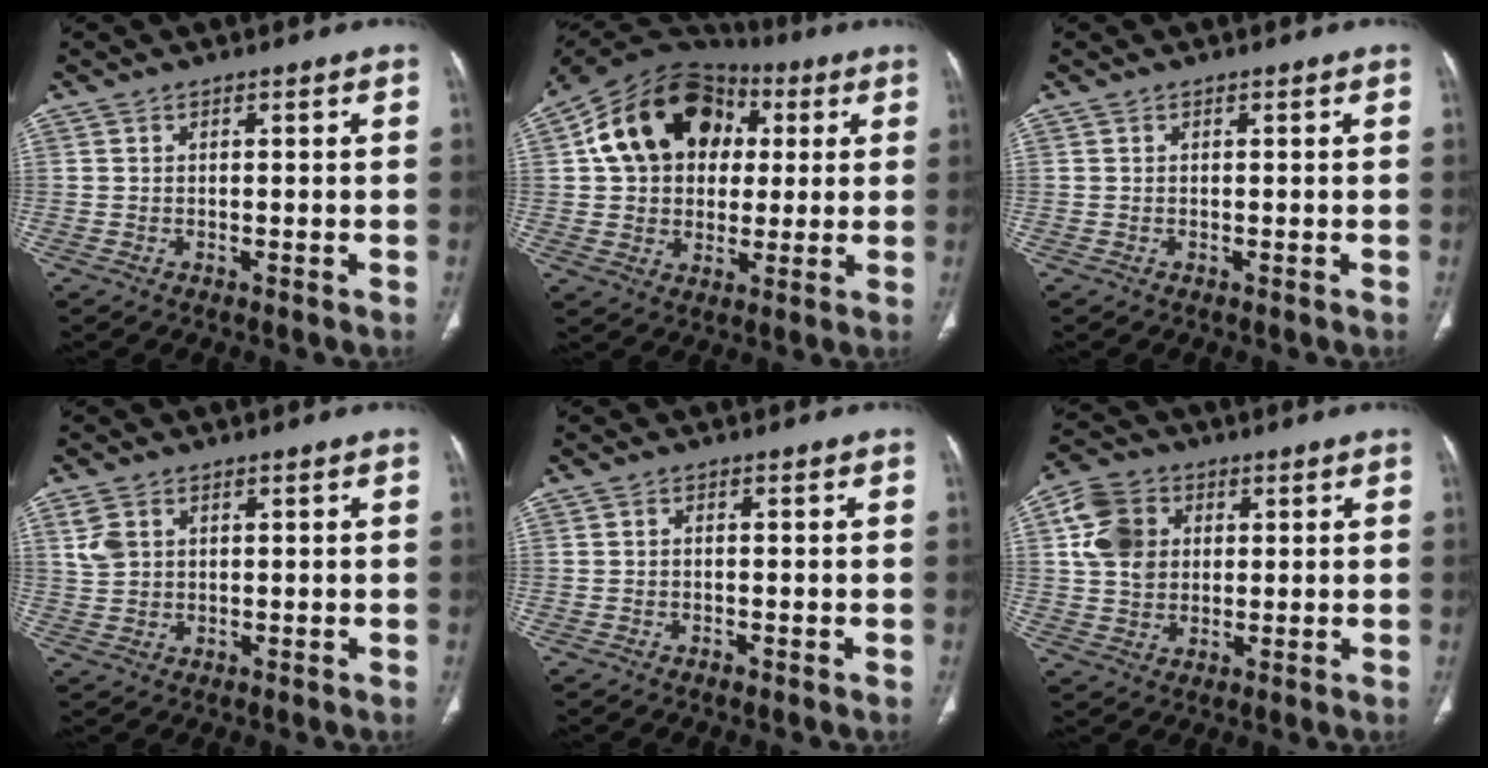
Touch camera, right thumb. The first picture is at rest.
{"total": 20.1, "force": [4.5, 15.3, 12.2], "torque": [-0.182, 0.025, 0.071]}
{"total": 0.0}
{"total": 3.8, "force": [1.6, 2.7, 2.1], "torque": [-0.042, -0.001, 0.043]}
{"total": 0.8, "force": [-0.6, 0.4, 0.4], "torque": [-0.006, 0.002, -0.009]}
{"total": 9.7, "force": [2.4, 7.9, 5.1], "torque": [-0.080, 0.002, 0.042]}